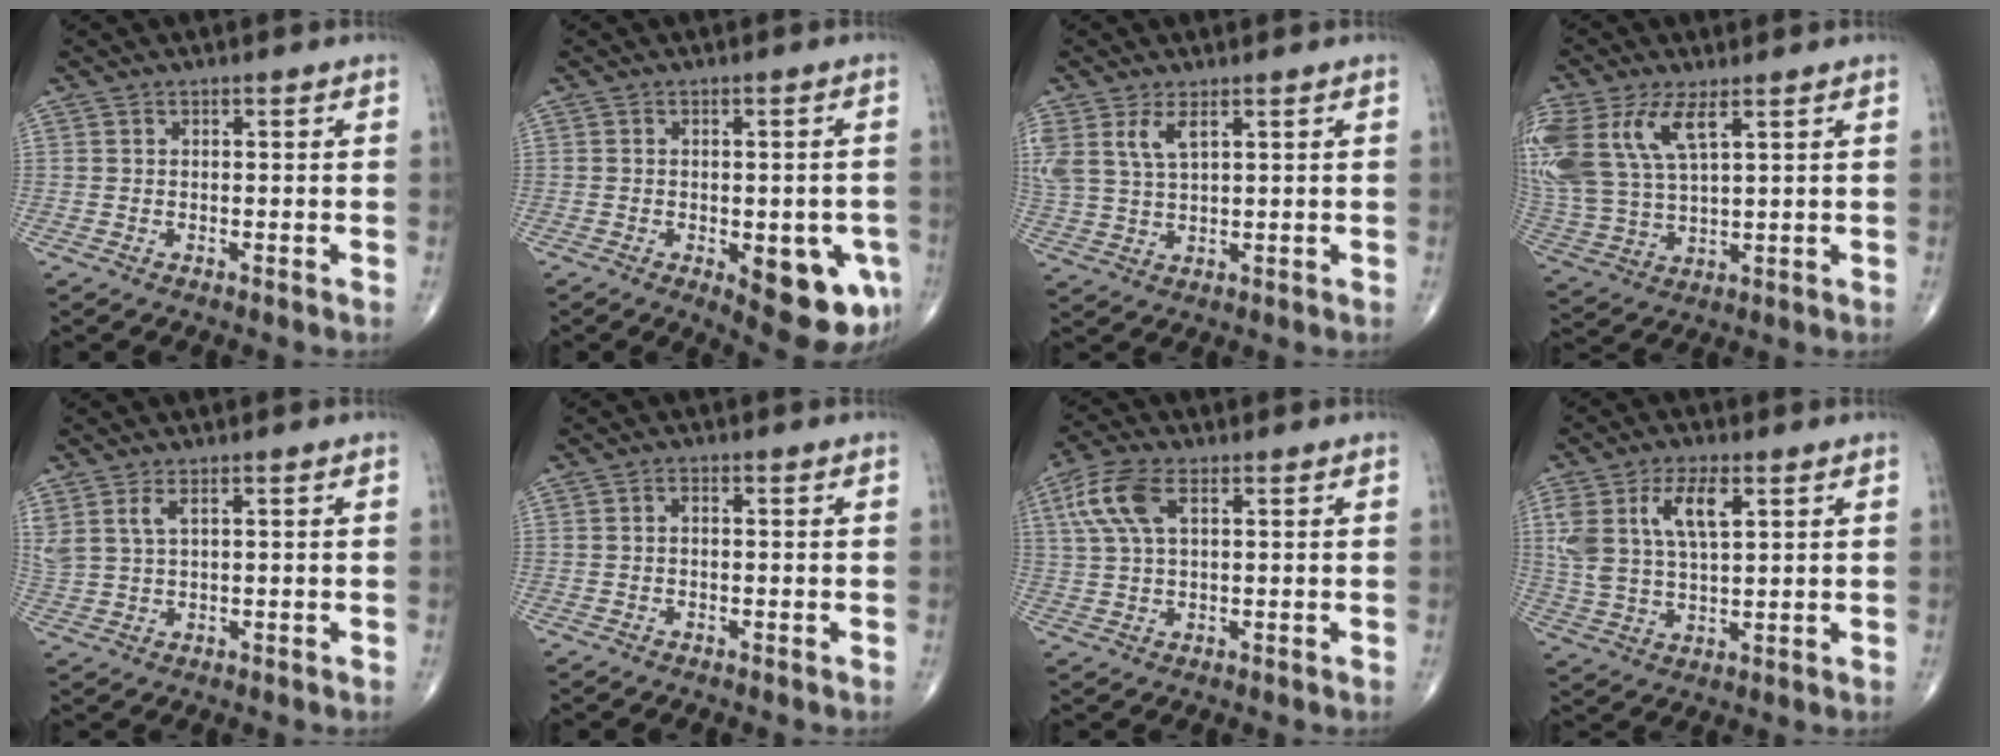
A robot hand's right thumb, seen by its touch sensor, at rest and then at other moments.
{"total": 12.5, "force": [-4.1, 5.2, 10.6], "torque": [-0.105, -0.003, -0.037]}
{"total": 6.5, "force": [3.2, 2.9, 4.9], "torque": [-0.111, -0.005, 0.072]}
{"total": 17.5, "force": [7.3, 8.4, 13.5], "torque": [-0.327, -0.005, 0.149]}
{"total": 4.4, "force": [2.2, 1.8, 3.4], "torque": [-0.087, -0.001, 0.055]}
{"total": 0.8, "force": [-0.2, 0.5, 0.7], "torque": [-0.008, 0.002, -0.006]}
{"total": 8.3, "force": [3.0, 3.9, 6.7], "torque": [-0.160, 0.014, 0.060]}
{"total": 10.8, "force": [4.1, 4.9, 8.7], "torque": [-0.176, -0.003, 0.083]}